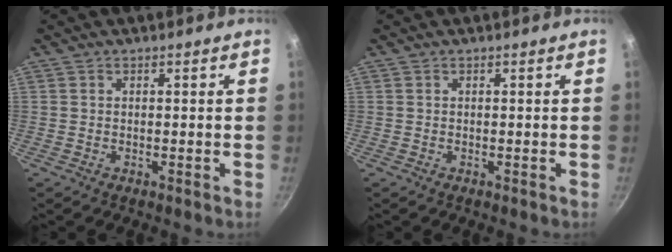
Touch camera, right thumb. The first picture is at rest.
{"total": 0.0}